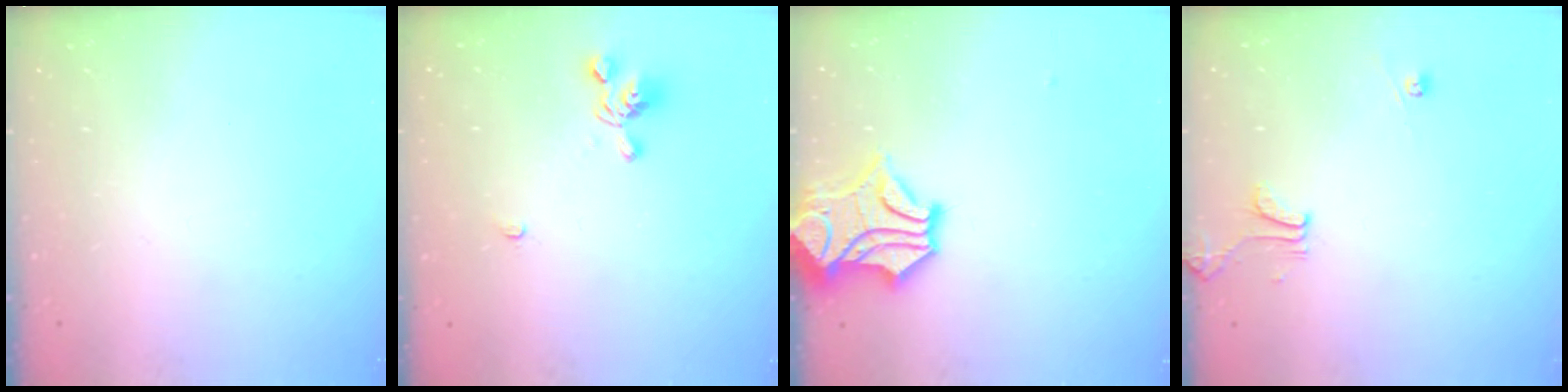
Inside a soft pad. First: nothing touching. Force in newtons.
{"total": 3.0, "press": 2.9, "slide": 0.8}
{"total": 6.9, "press": 6.6, "slide": 2.0}
{"total": 0.6, "press": 0.5, "slide": 0.4}